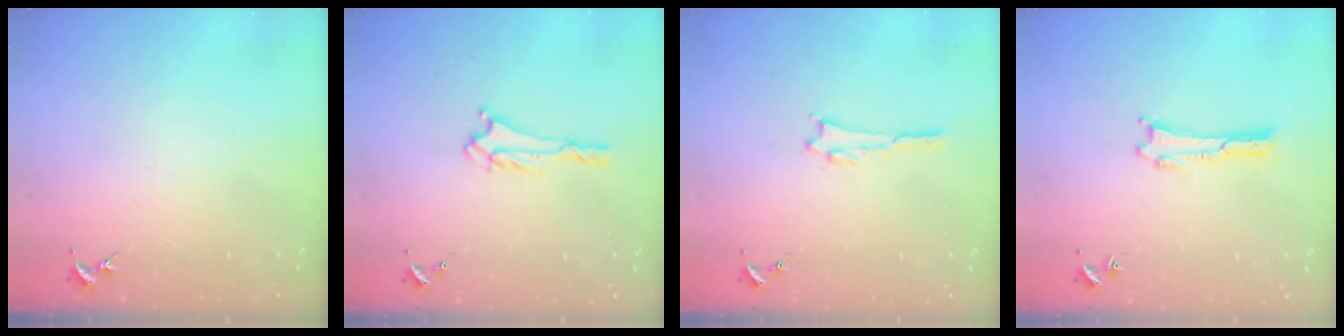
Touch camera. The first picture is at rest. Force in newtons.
{"total": 1.9, "press": 1.9, "slide": 0.4}
{"total": 0.0}
{"total": 0.0}